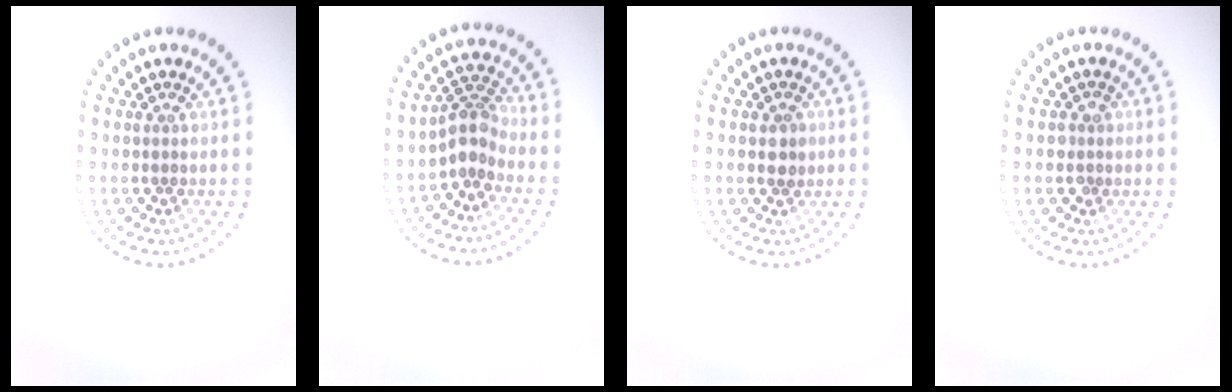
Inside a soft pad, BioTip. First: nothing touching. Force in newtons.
{"total": 2.6, "press": 2.0, "slide": 1.7}
{"total": 1.3, "press": 1.3, "slide": 0.3}
{"total": 1.0, "press": 1.0, "slide": 0.3}